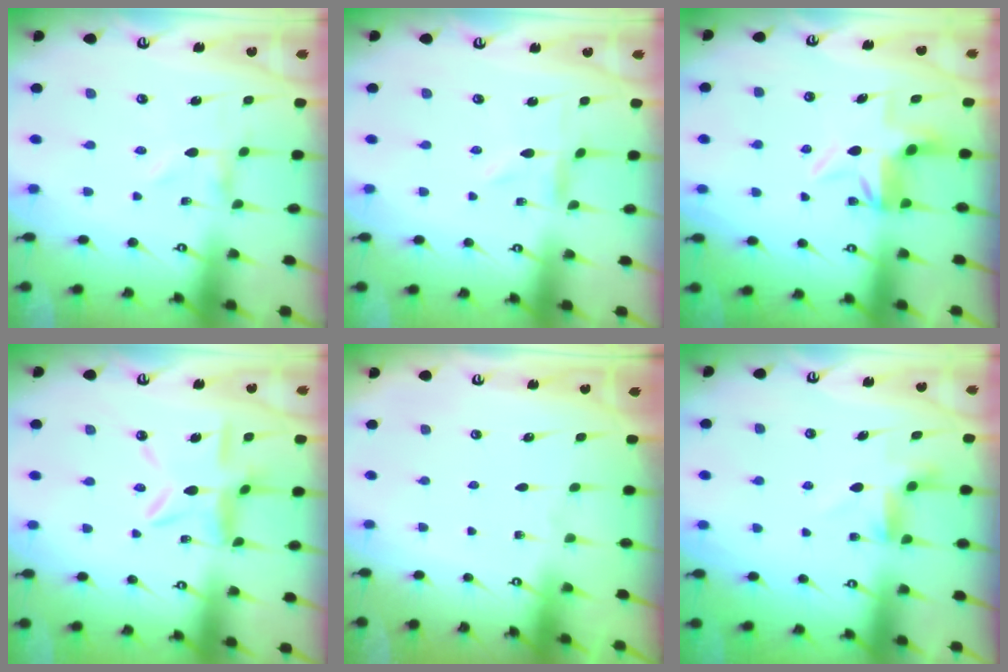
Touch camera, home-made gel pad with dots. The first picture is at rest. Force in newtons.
{"total": 0.0}
{"total": 5.3, "press": 5.3, "slide": 0.4}
{"total": 11.5, "press": 11.5, "slide": 1.3}
{"total": 0.0}
{"total": 4.6, "press": 4.5, "slide": 1.2}